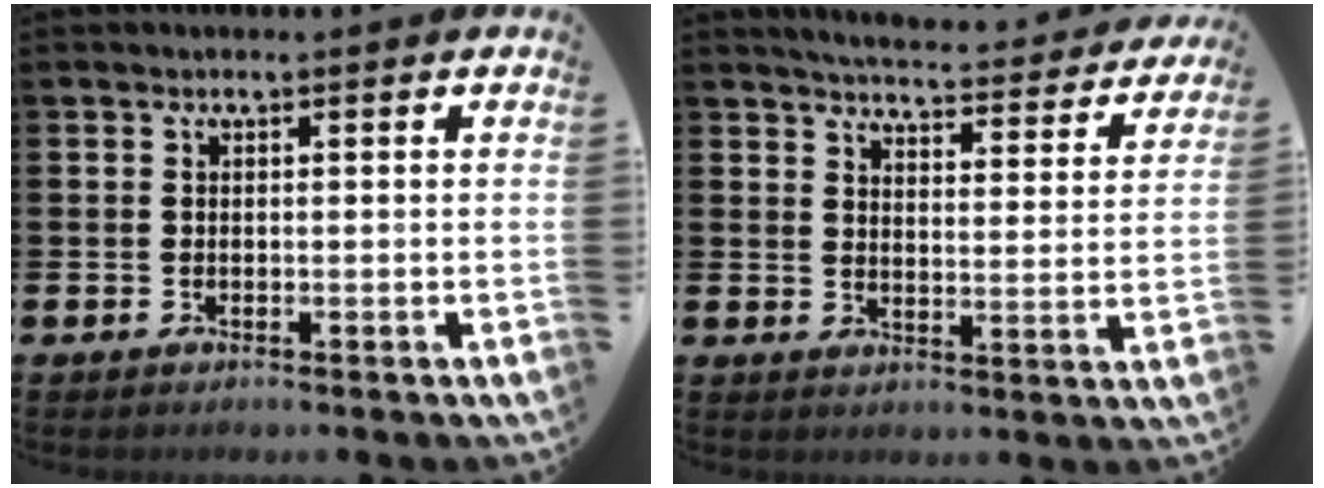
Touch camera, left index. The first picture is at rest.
{"total": 4.6, "force": [4.5, 0.2, 0.8], "torque": [-0.033, -0.039, 0.075]}